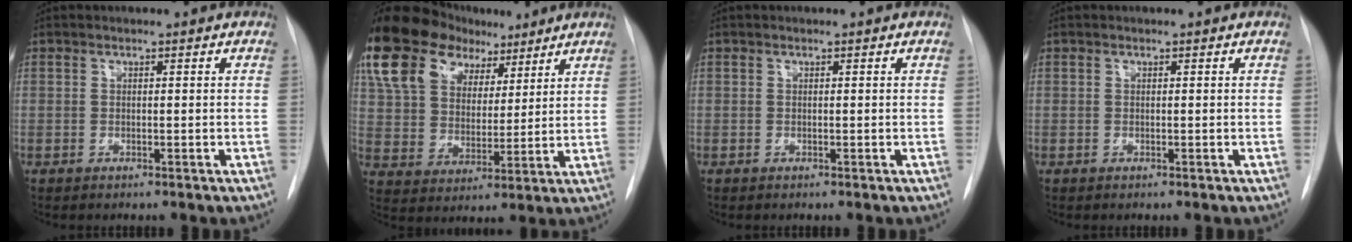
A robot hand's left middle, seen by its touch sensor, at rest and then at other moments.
{"total": 19.6, "force": [12.2, 11.8, 9.7], "torque": [-0.202, 0.065, 0.219]}
{"total": 0.0}
{"total": 0.0}